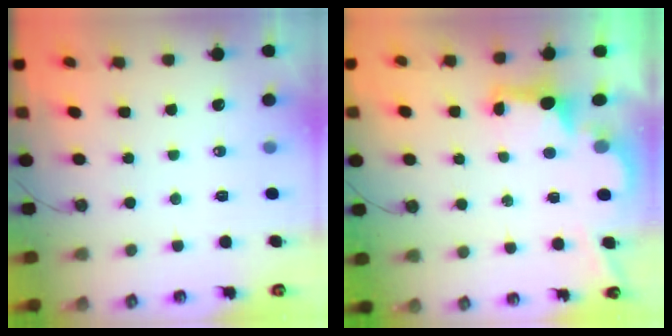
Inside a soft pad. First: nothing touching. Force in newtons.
{"total": 2.9, "press": 2.8, "slide": 0.9}